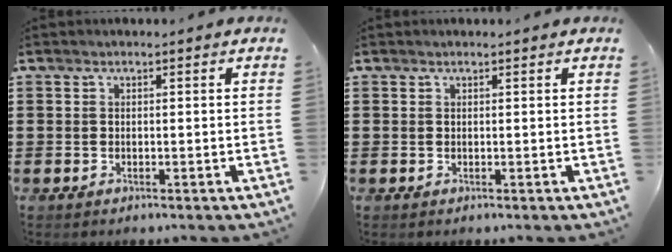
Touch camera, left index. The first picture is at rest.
{"total": 0.0}